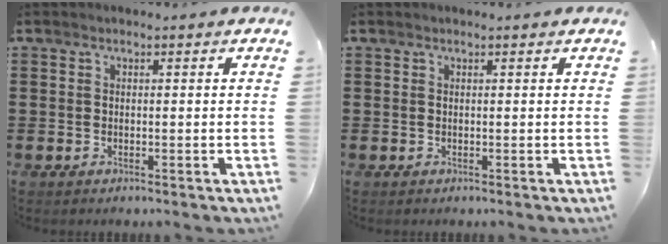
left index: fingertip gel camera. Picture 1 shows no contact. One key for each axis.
{"total": 0.0}